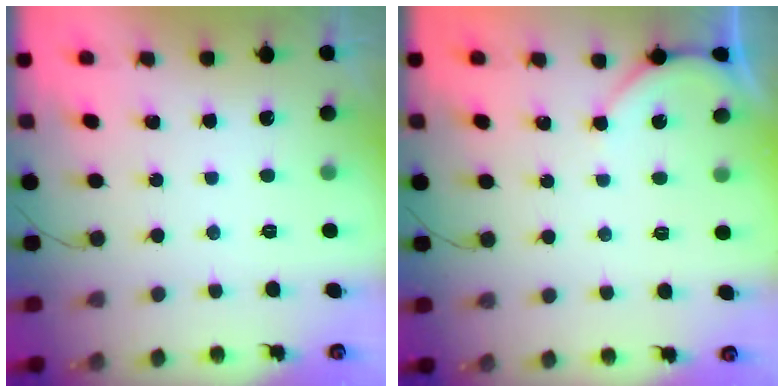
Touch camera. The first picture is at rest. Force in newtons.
{"total": 2.7, "press": 2.6, "slide": 0.6}